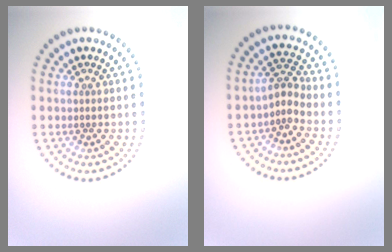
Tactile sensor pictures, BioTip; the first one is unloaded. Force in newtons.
{"total": 2.2, "press": 1.7, "slide": 1.4}